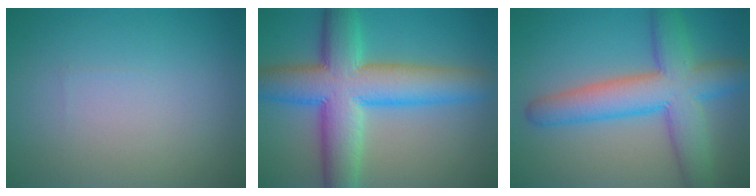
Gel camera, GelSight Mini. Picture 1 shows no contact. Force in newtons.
{"total": 10.5, "press": 10.5, "slide": 0.3}
{"total": 8.1, "press": 8.1, "slide": 0.3}